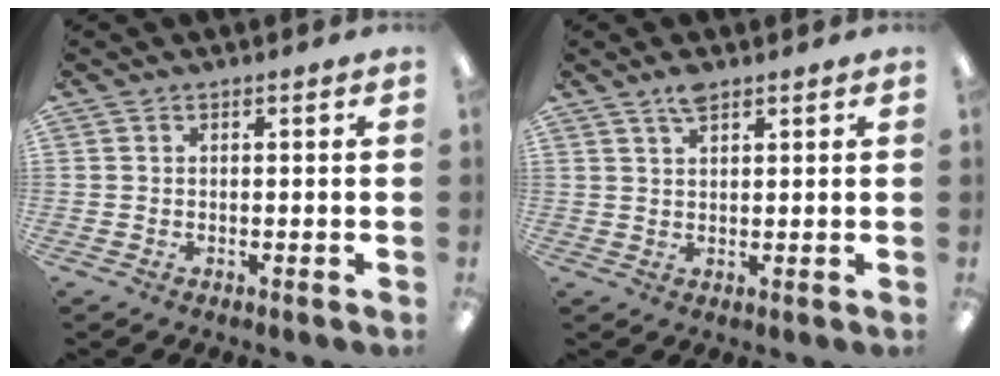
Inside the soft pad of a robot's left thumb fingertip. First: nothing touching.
{"total": 3.5, "force": [2.7, 1.0, 2.0], "torque": [-0.045, 0.001, 0.048]}